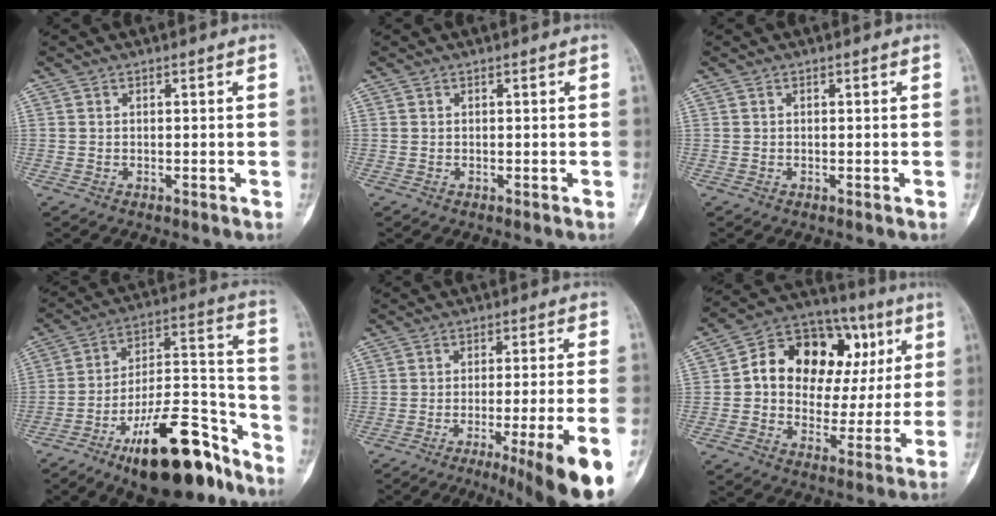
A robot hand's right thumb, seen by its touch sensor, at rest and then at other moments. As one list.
[{"total": 0.0}, {"total": 0.0}, {"total": 24.4, "force": [-15.9, 8.7, 16.4], "torque": [-0.211, 0.101, -0.254]}, {"total": 16.8, "force": [-8.7, 0.9, 14.3], "torque": [-0.160, 0.014, -0.128]}, {"total": 20.8, "force": [5.0, 14.3, 14.2], "torque": [-0.159, 0.034, 0.076]}]